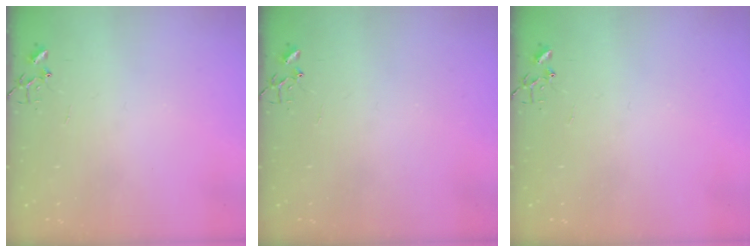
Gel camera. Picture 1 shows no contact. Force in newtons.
{"total": 0.0}
{"total": 0.0}